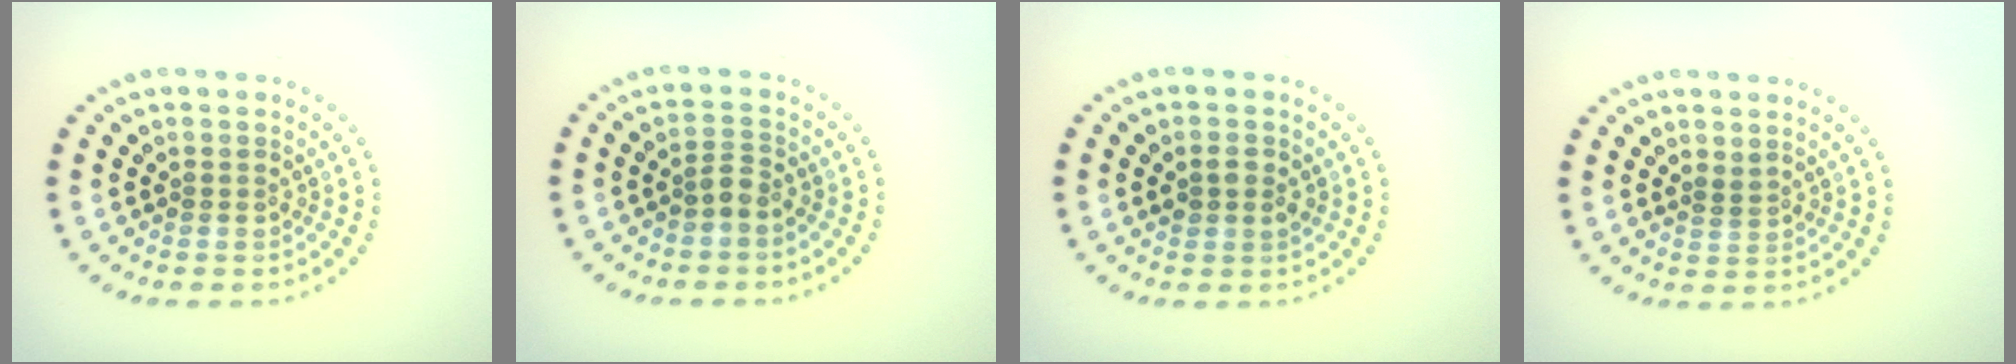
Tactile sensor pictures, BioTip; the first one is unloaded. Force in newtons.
{"total": 1.5, "press": 1.1, "slide": 1.0}
{"total": 1.6, "press": 1.5, "slide": 0.2}
{"total": 0.6, "press": 0.2, "slide": 0.5}